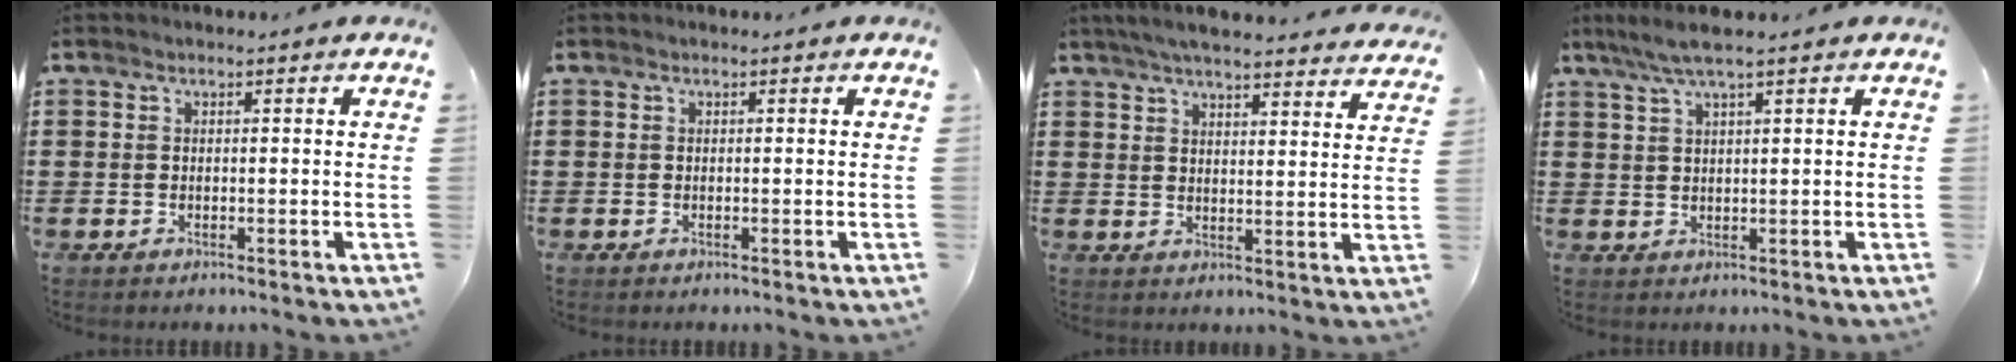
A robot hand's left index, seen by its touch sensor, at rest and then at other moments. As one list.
[{"total": 0.0}, {"total": 5.4, "force": [5.1, 0.0, 1.8], "torque": [-0.051, -0.021, 0.091]}, {"total": 4.0, "force": [2.6, 0.0, 3.0], "torque": [-0.063, 0.001, 0.048]}]